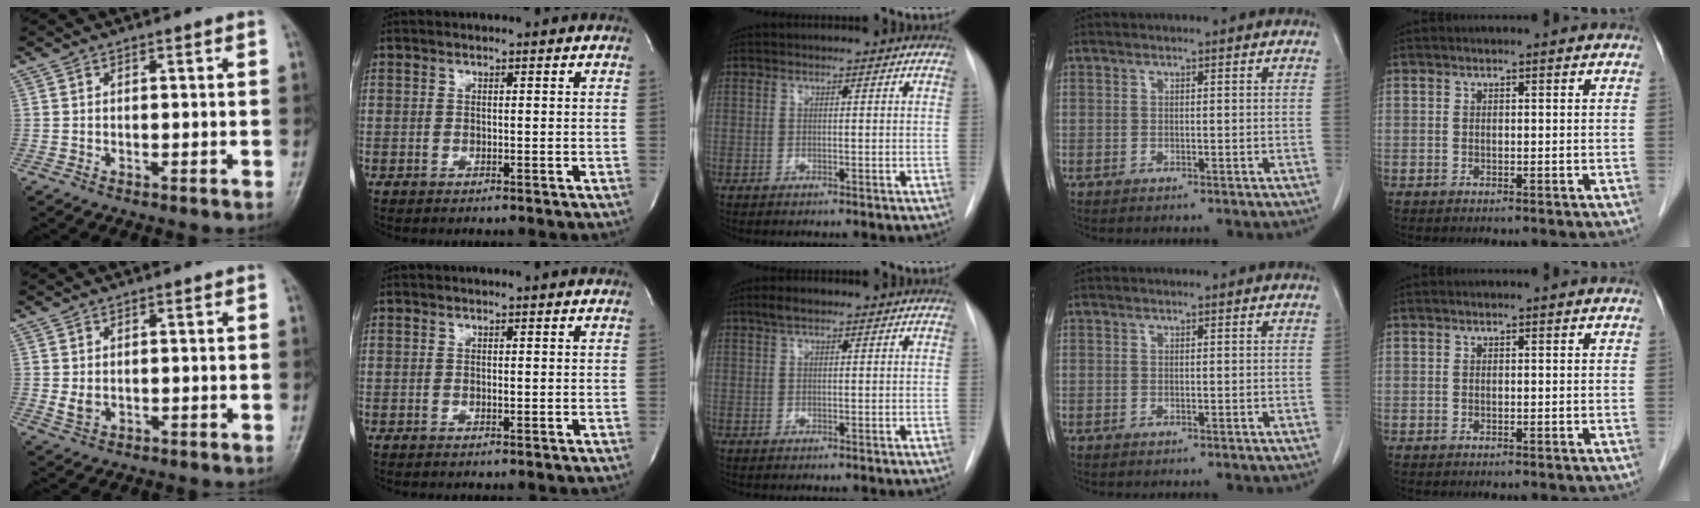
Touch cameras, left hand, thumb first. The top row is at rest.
{"thumb": {"total": 2.2, "force": [0.3, 1.6, 1.5], "torque": [-0.023, -0.007, 0.011]}, "middle": {"total": 2.1, "force": [1.4, 0.7, 1.4], "torque": [-0.028, 0.014, 0.025]}}